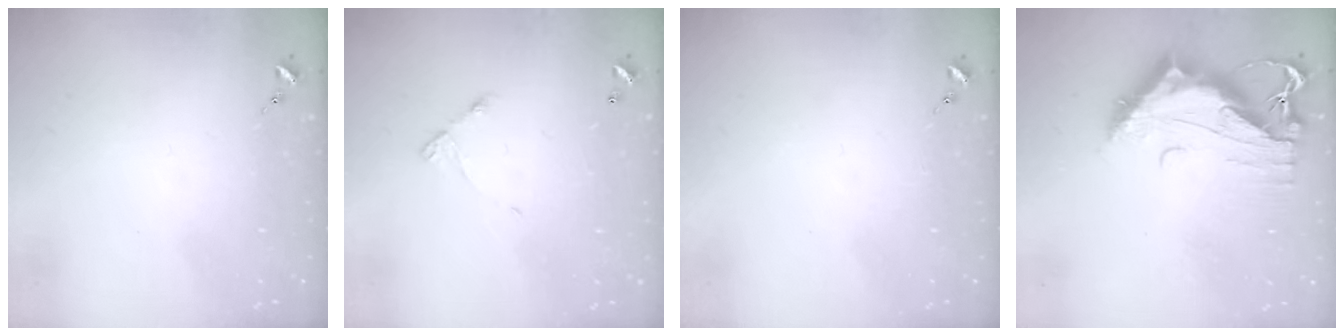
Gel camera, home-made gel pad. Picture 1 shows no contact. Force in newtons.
{"total": 5.5, "press": 5.5, "slide": 0.3}
{"total": 0.0}
{"total": 13.7, "press": 13.6, "slide": 1.3}